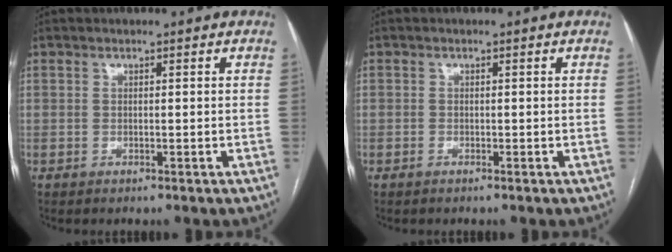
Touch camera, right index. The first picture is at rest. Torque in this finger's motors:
{"motor_torque": [-1.89, 0.03, -0.52, -0.19]}